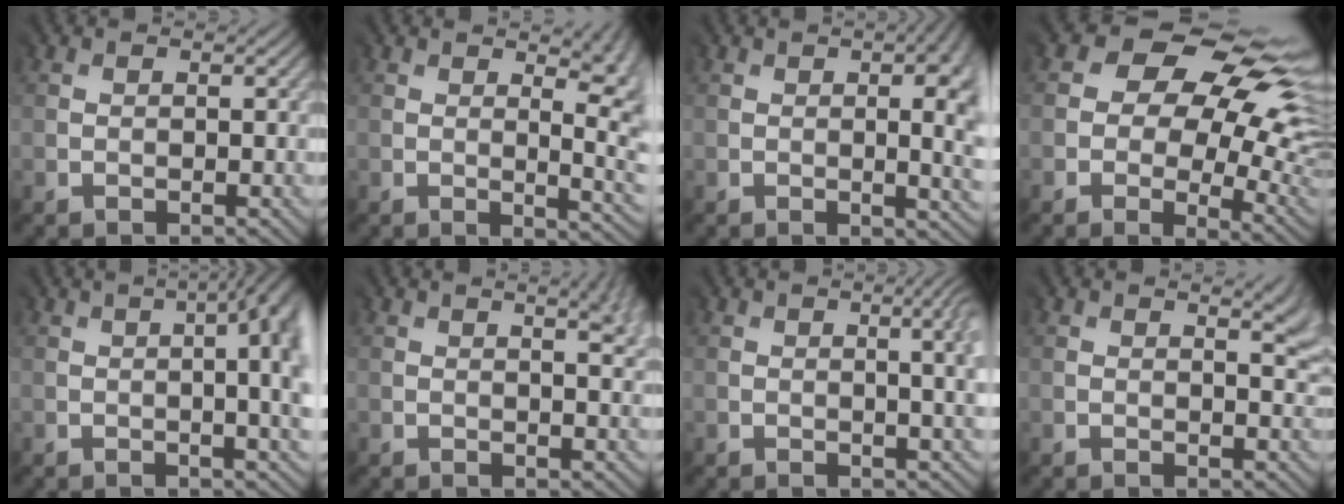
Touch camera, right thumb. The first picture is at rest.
{"total": 8.4, "force": [1.5, 3.5, 7.5], "torque": [-0.068, 0.013, 0.016]}
{"total": 8.3, "force": [0.4, 3.2, 7.6], "torque": [-0.070, 0.009, 0.005]}
{"total": 14.8, "force": [3.8, 9.8, 10.5], "torque": [-0.152, 0.005, 0.090]}
{"total": 10.9, "force": [0.2, 4.3, 10.0], "torque": [-0.106, 0.012, -0.007]}
{"total": 6.0, "force": [2.1, 2.2, 5.2], "torque": [-0.042, 0.018, 0.016]}
{"total": 5.8, "force": [0.8, 1.9, 5.4], "torque": [-0.039, 0.011, 0.005]}
{"total": 3.7, "force": [1.6, 1.0, 3.2], "torque": [-0.035, 0.001, 0.023]}